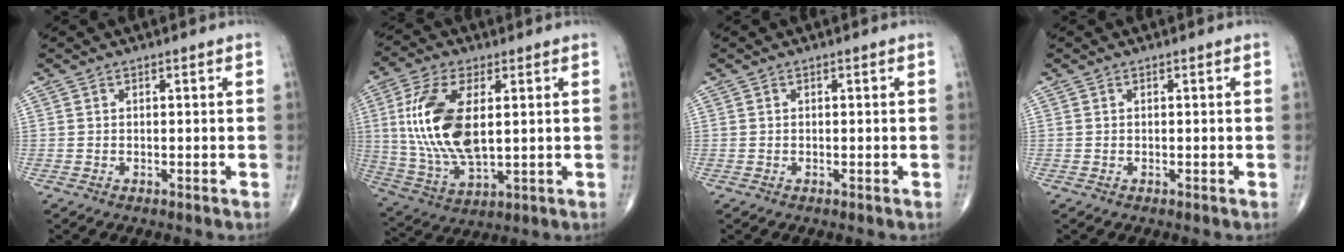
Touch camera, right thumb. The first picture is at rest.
{"total": 16.3, "force": [2.5, 7.8, 14.1], "torque": [-0.294, -0.011, 0.056]}
{"total": 0.0}
{"total": 0.0}